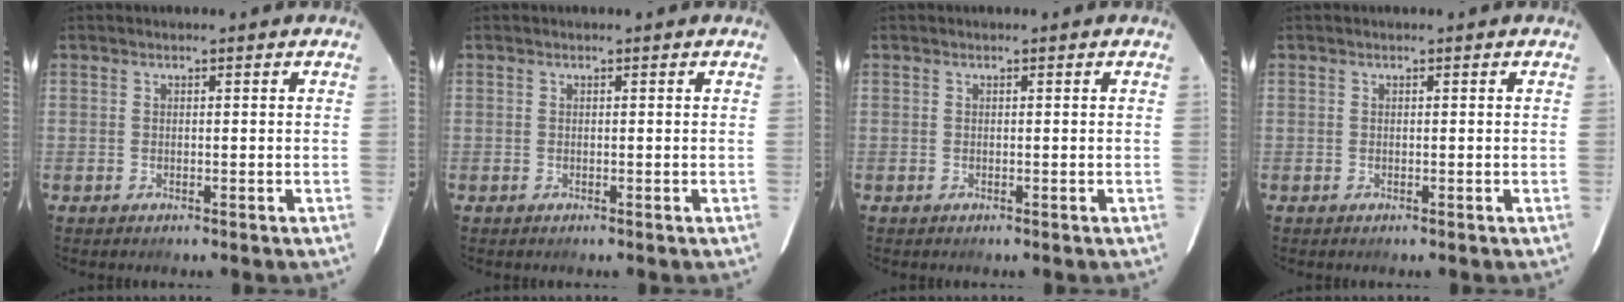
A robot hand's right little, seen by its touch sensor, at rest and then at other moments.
{"total": 0.0}
{"total": 0.0}
{"total": 0.0}